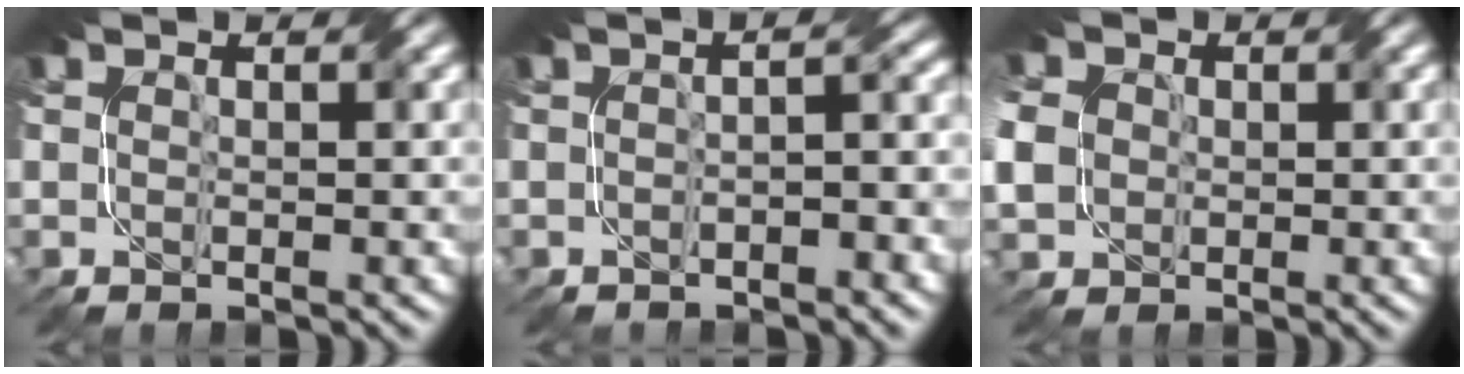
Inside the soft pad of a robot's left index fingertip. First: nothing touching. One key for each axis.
{"total": 2.2, "fx": -1.3, "fy": 0.5, "fz": 1.8, "tx": -0.026, "ty": 0.000, "tz": -0.022}
{"total": 5.4, "fx": -0.2, "fy": 4.6, "fz": 2.8, "tx": -0.088, "ty": 0.007, "tz": -0.005}